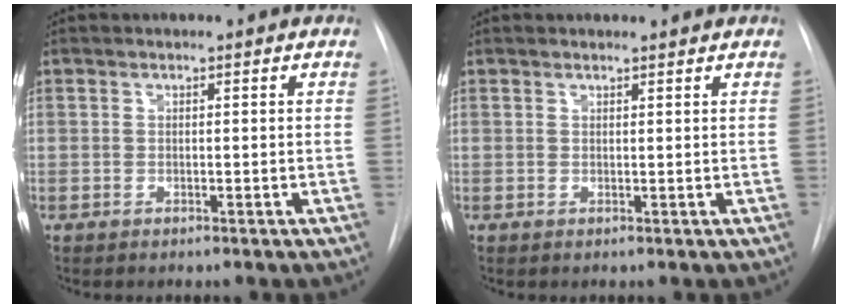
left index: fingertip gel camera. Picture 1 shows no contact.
{"total": 1.7, "force": [1.7, -0.1, 0.2], "torque": [-0.009, 0.006, 0.023]}